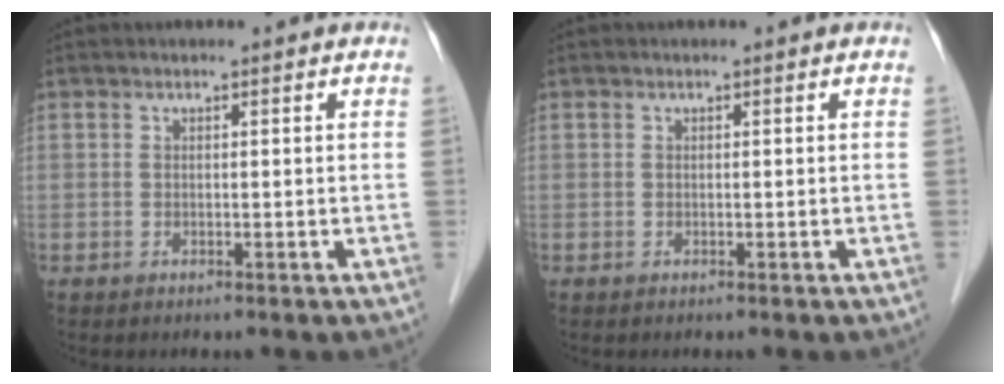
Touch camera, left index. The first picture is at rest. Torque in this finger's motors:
{"motor_torque": [0.01, -0.01, 0.00, 0.00]}